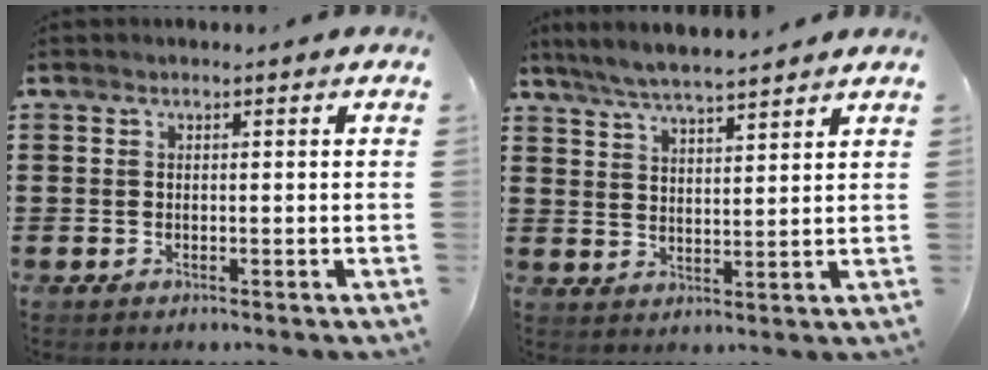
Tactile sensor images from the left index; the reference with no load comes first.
{"total": 5.3, "force": [5.0, 0.1, 1.8], "torque": [-0.052, -0.016, 0.090]}